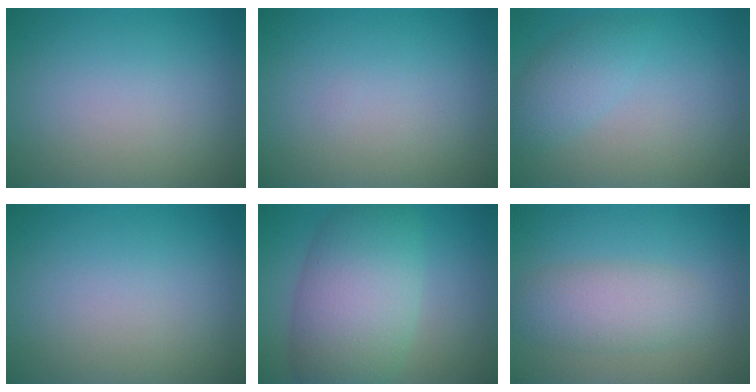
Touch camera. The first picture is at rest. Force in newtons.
{"total": 0.0}
{"total": 2.5, "press": 2.5, "slide": 0.1}
{"total": 0.0}
{"total": 8.7, "press": 8.7, "slide": 0.3}
{"total": 3.8, "press": 3.8, "slide": 0.1}